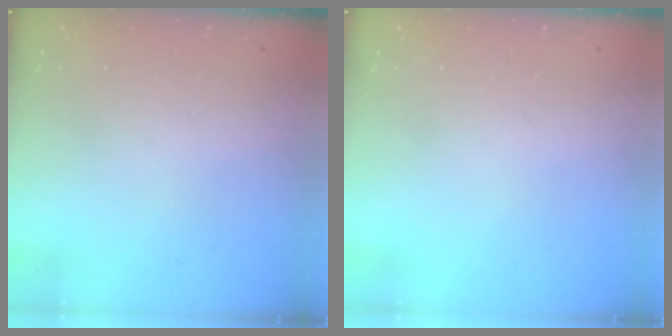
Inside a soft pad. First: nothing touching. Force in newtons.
{"total": 0.0}